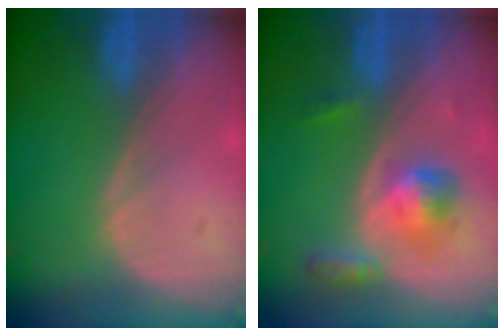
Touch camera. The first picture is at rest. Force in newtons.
{"total": 5.2, "press": 4.9, "slide": 1.7}